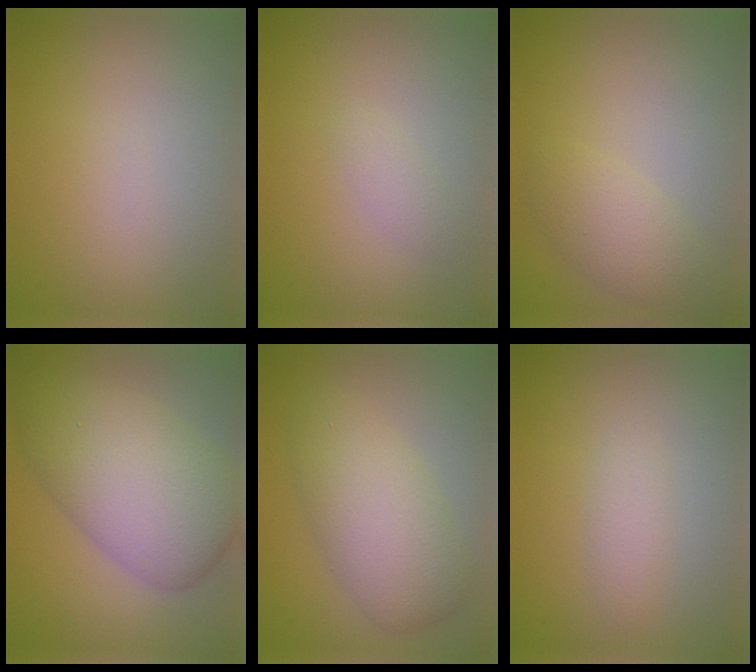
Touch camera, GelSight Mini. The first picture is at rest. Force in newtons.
{"total": 1.0, "press": 1.0, "slide": 0.1}
{"total": 2.8, "press": 2.8, "slide": 0.1}
{"total": 8.4, "press": 8.4, "slide": 0.1}
{"total": 5.6, "press": 5.6, "slide": 0.2}
{"total": 1.4, "press": 1.4, "slide": 0.1}